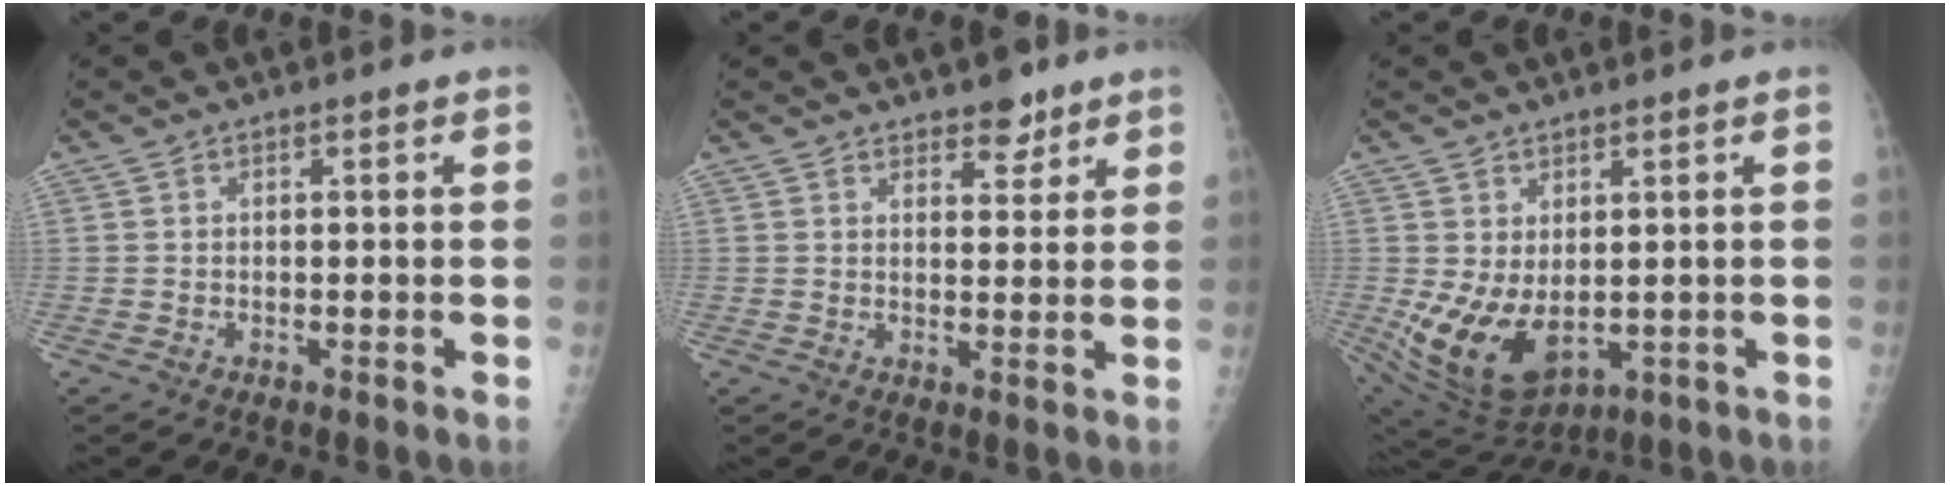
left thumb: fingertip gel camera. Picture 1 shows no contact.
{"total": 4.3, "force": [3.2, 2.2, 1.9], "torque": [-0.002, -0.020, 0.046]}
{"total": 11.3, "force": [-0.6, 6.9, 9.0], "torque": [-0.157, -0.015, 0.020]}